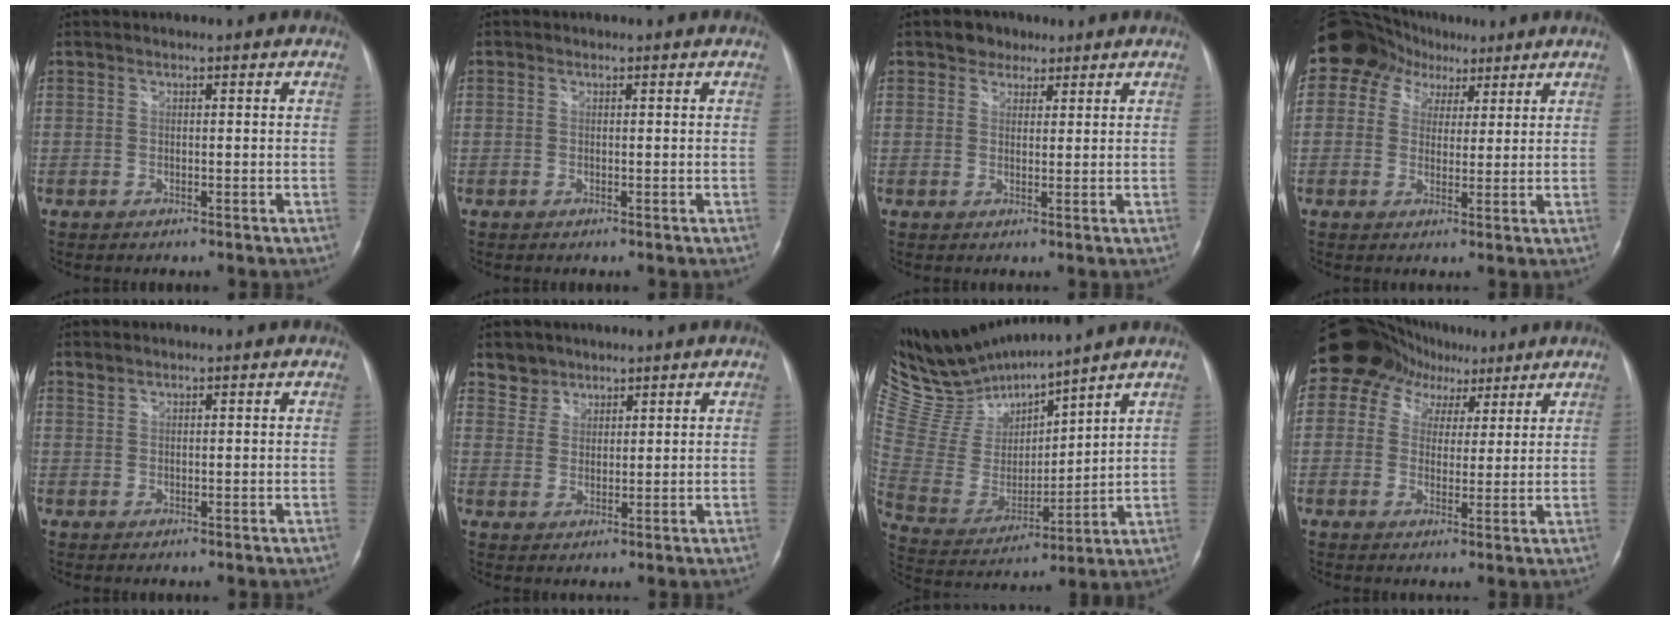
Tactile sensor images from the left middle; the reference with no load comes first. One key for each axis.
{"total": 0.0}
{"total": 3.0, "fx": 2.0, "fy": 2.2, "fz": 0.5, "tx": -0.007, "ty": 0.008, "tz": 0.027}
{"total": 11.4, "fx": 5.7, "fy": 9.3, "fz": 3.3, "tx": -0.077, "ty": 0.053, "tz": 0.097}
{"total": 0.8, "fx": 0.8, "fy": 0.2, "fz": 0.1, "tx": -0.006, "ty": 0.005, "tz": 0.018}
{"total": 3.5, "fx": 2.8, "fy": 2.1, "fz": -0.6, "tx": 0.019, "ty": 0.004, "tz": 0.049}
{"total": 14.0, "fx": 13.5, "fy": 0.6, "fz": 3.6, "tx": -0.093, "ty": -0.005, "tz": 0.282}
{"total": 10.2, "fx": 5.9, "fy": 7.8, "fz": 2.9, "tx": -0.045, "ty": 0.047, "tz": 0.095}